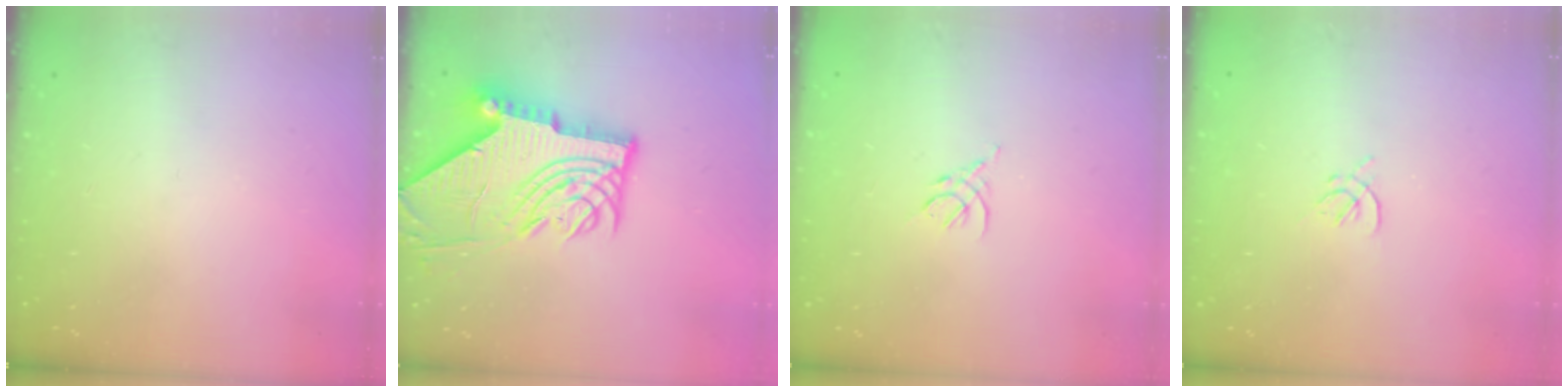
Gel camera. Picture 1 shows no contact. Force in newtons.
{"total": 17.8, "press": 17.7, "slide": 1.9}
{"total": 3.8, "press": 3.7, "slide": 0.8}
{"total": 1.7, "press": 1.6, "slide": 0.6}